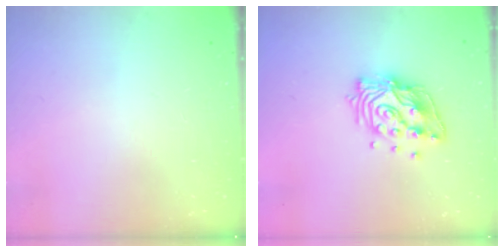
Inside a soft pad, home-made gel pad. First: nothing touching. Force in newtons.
{"total": 13.3, "press": 13.2, "slide": 1.5}